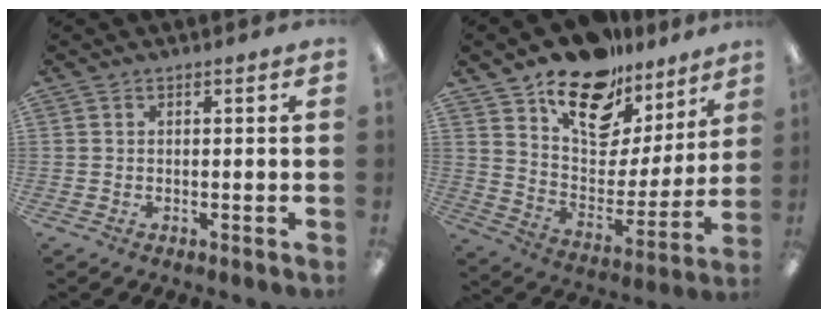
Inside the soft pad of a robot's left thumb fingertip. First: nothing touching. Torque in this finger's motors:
{"motor_torque": [0.60, 0.70, 1.17, -1.60, 0.14]}